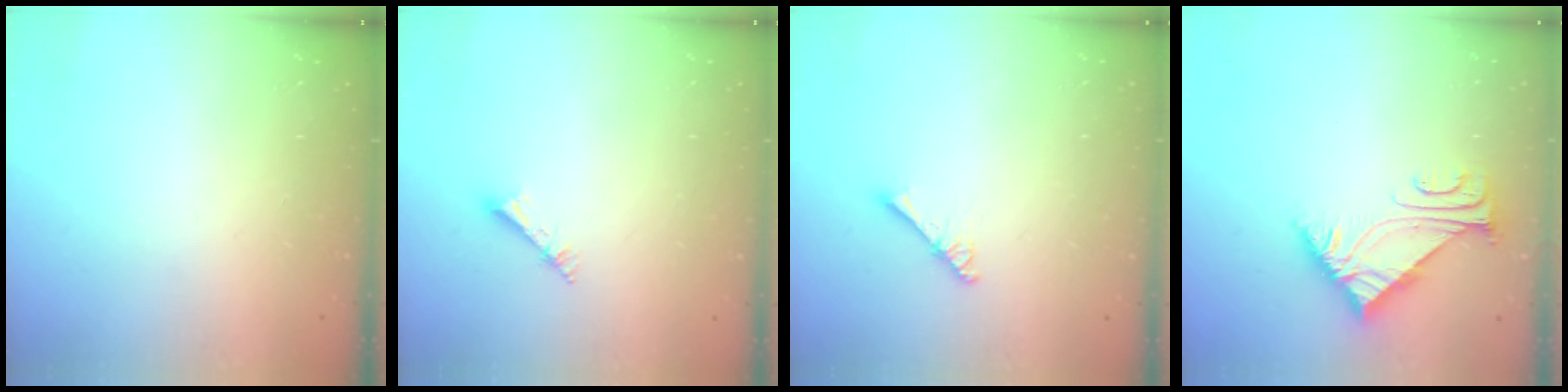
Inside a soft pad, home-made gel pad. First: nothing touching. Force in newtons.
{"total": 2.7, "press": 2.7, "slide": 0.3}
{"total": 2.5, "press": 2.5, "slide": 0.3}
{"total": 4.9, "press": 4.9, "slide": 0.7}